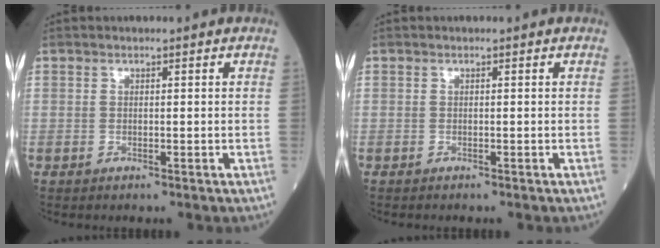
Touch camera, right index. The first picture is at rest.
{"total": 0.0}